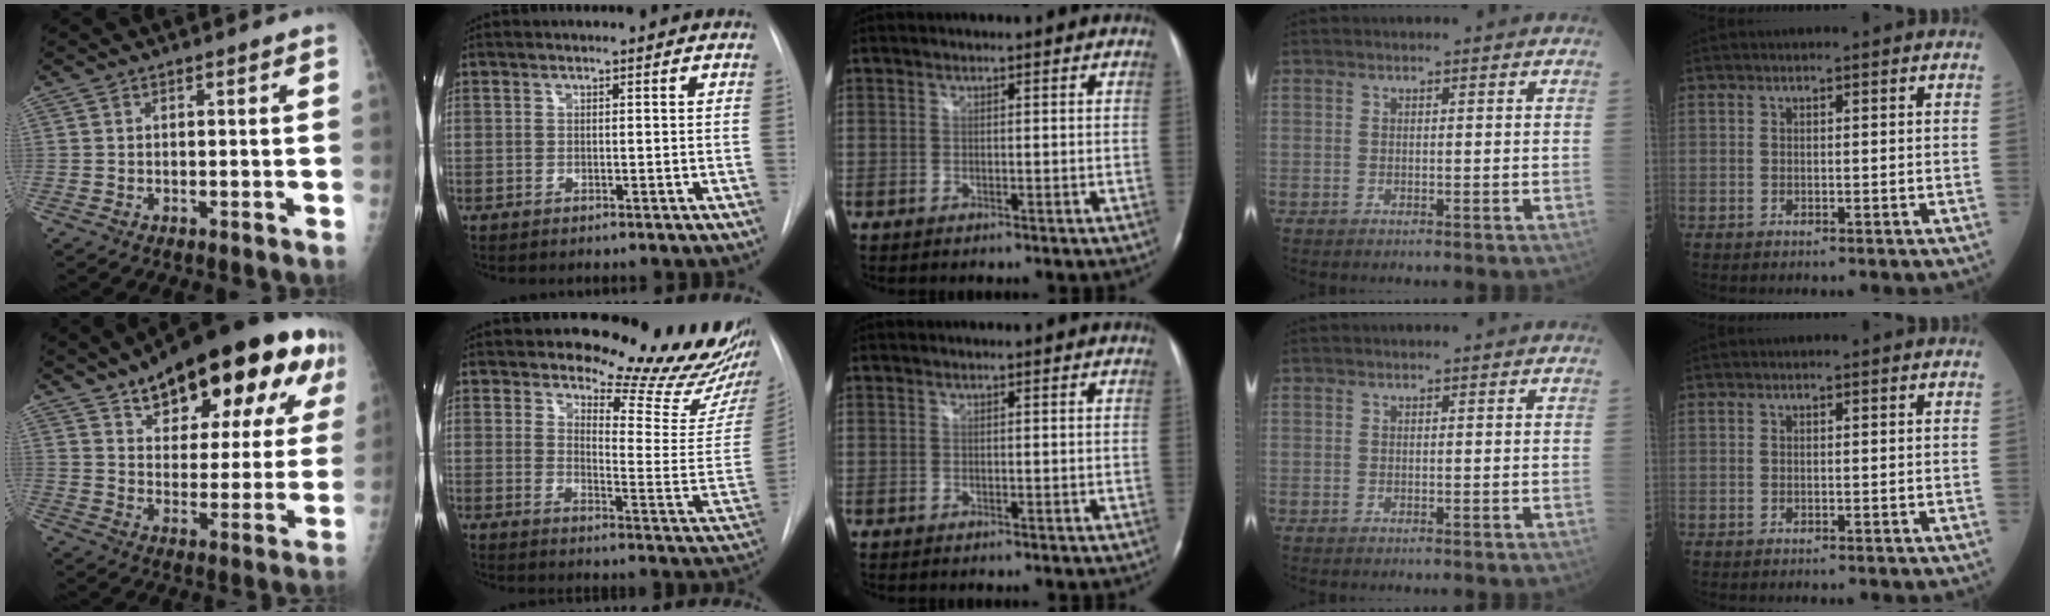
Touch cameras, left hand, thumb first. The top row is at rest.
{"thumb": {"total": 26.3, "force": [14.8, 11.2, 18.6], "torque": [-0.227, -0.016, 0.213]}, "index": {"total": 17.9, "force": [16.8, 2.1, 5.9], "torque": [-0.070, -0.134, 0.193]}}